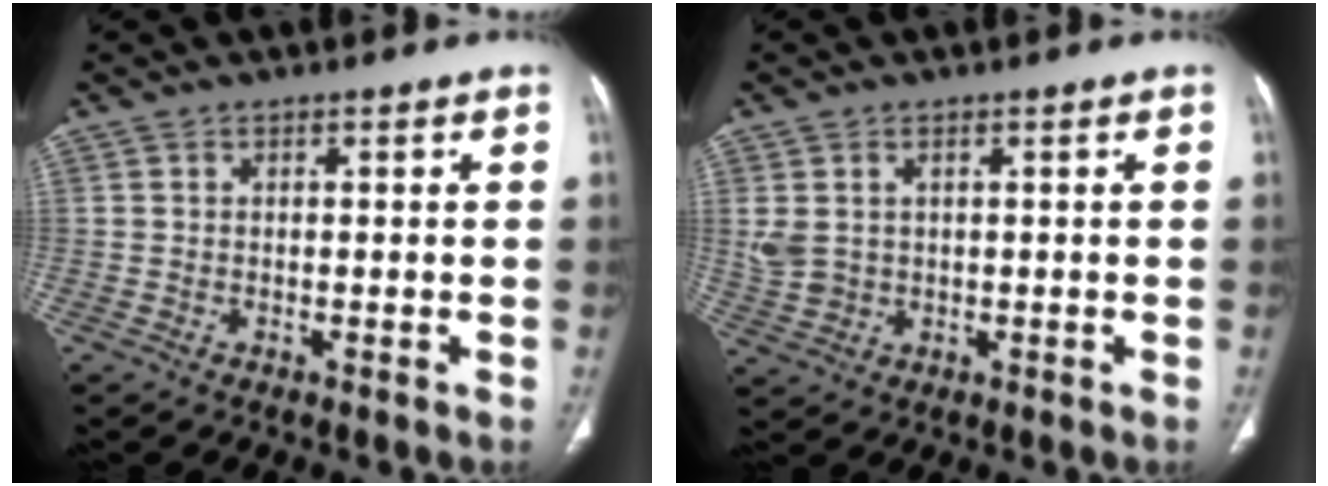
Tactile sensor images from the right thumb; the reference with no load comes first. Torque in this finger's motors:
{"motor_torque": [-0.41, 0.22, 0.27, 0.71, 0.06]}